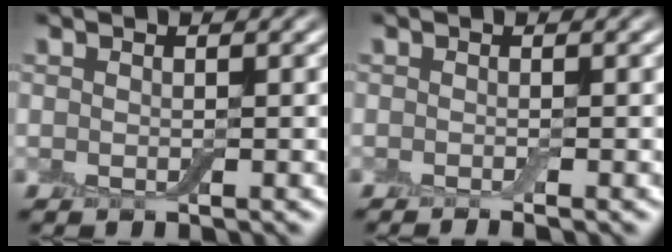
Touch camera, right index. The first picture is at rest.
{"total": 1.1, "force": [-0.7, 0.0, 0.8], "torque": [-0.007, -0.003, -0.010]}